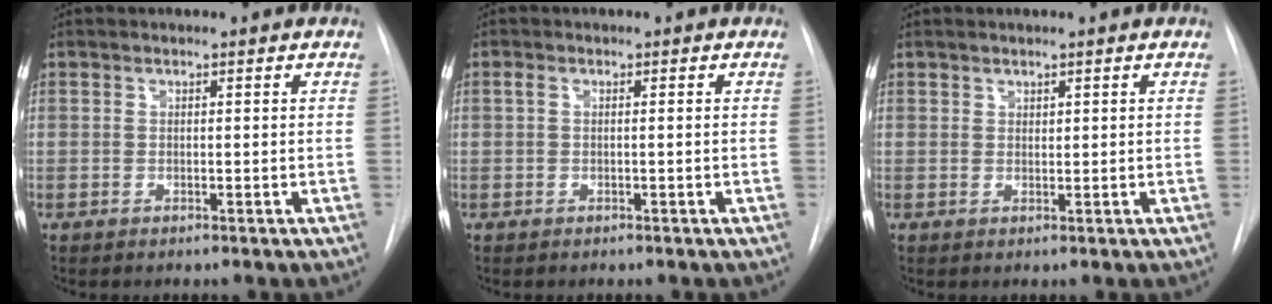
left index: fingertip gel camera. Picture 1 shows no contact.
{"total": 0.7, "force": [0.0, 0.2, 0.7], "torque": [-0.016, 0.002, 0.000]}
{"total": 0.7, "force": [0.6, 0.3, 0.0], "torque": [0.009, -0.001, 0.010]}